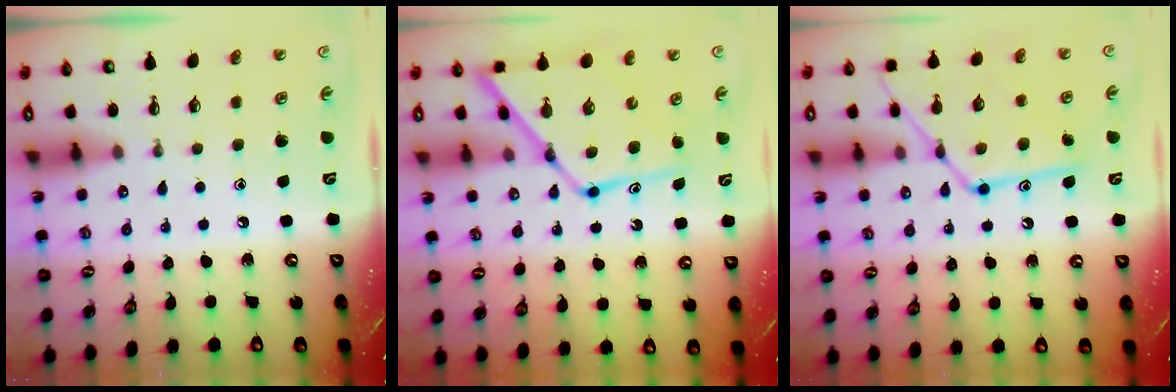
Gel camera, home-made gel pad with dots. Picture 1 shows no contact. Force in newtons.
{"total": 15.5, "press": 15.4, "slide": 1.5}
{"total": 15.6, "press": 15.5, "slide": 1.2}